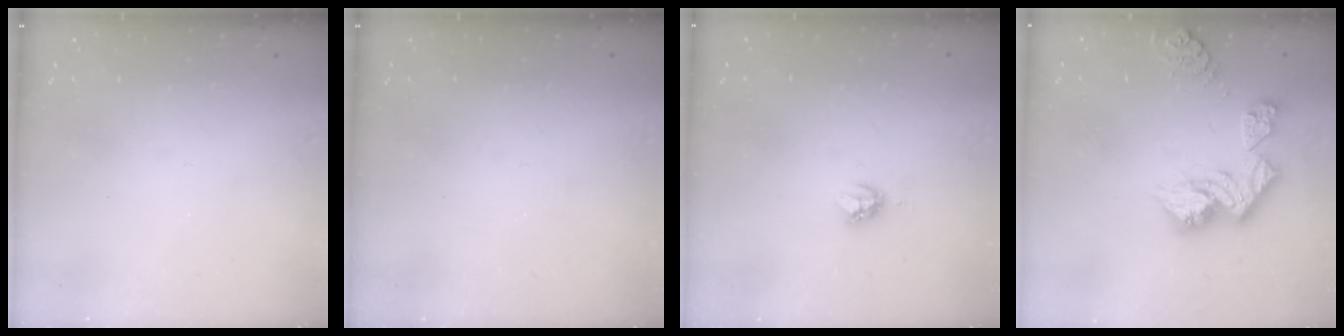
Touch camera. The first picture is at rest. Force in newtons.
{"total": 0.0}
{"total": 4.0, "press": 3.9, "slide": 0.7}
{"total": 13.1, "press": 13.0, "slide": 1.4}